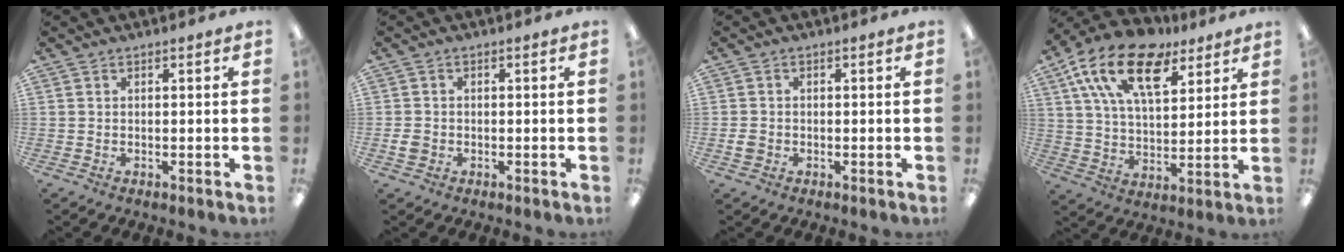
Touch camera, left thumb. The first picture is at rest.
{"total": 2.3, "force": [-0.6, 2.0, 1.1], "torque": [-0.019, 0.004, -0.011]}
{"total": 1.9, "force": [-0.5, 1.6, 1.0], "torque": [-0.017, 0.004, -0.009]}
{"total": 19.3, "force": [11.3, 10.0, 12.0], "torque": [-0.214, -0.043, 0.201]}